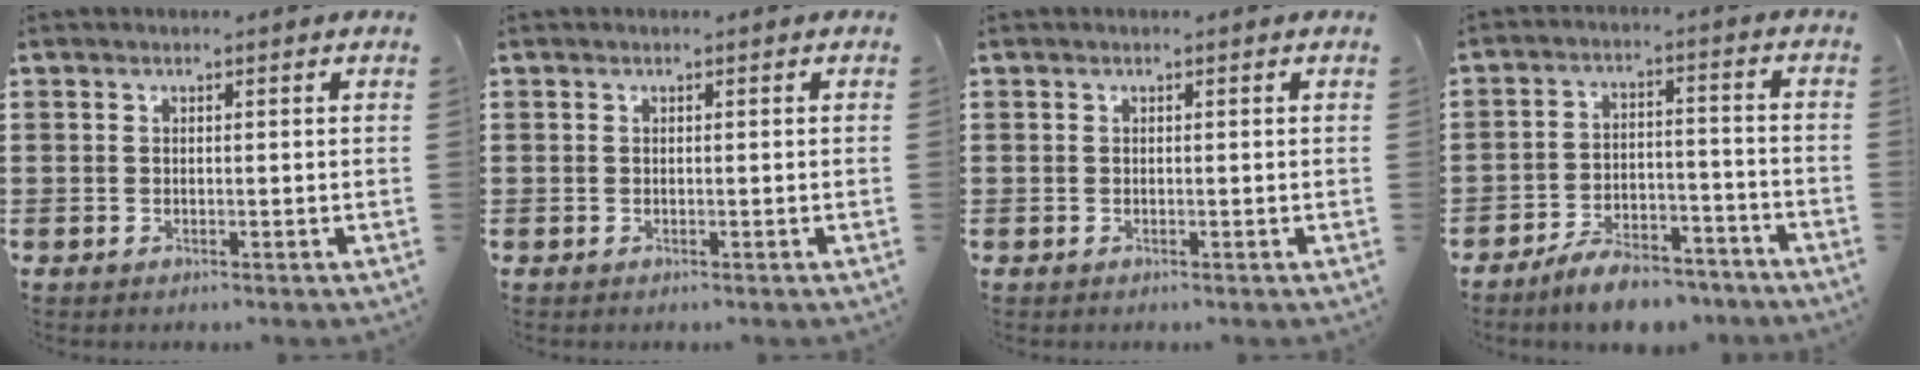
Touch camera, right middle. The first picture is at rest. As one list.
[{"total": 0.0}, {"total": 0.0}, {"total": 6.7, "force": [-6.2, 1.4, 2.3], "torque": [-0.036, 0.014, -0.116]}]